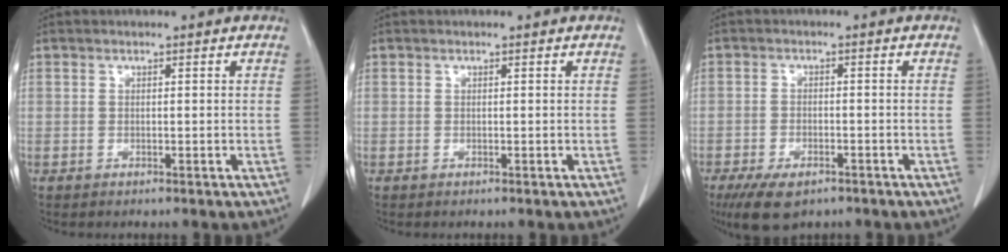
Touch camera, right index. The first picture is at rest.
{"total": 0.0}
{"total": 7.2, "force": [-4.9, 3.1, 4.3], "torque": [-0.075, -0.009, -0.080]}